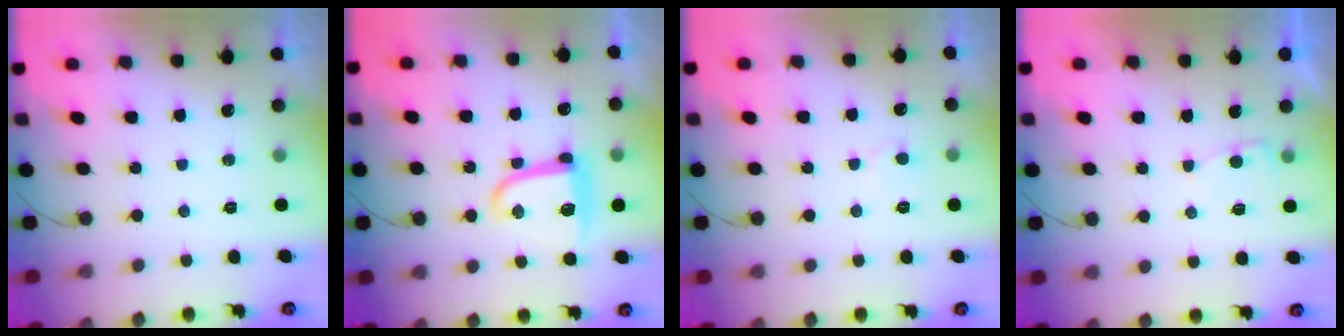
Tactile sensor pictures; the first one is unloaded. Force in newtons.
{"total": 11.0, "press": 11.0, "slide": 0.9}
{"total": 4.3, "press": 4.3, "slide": 0.5}
{"total": 2.3, "press": 2.3, "slide": 0.2}